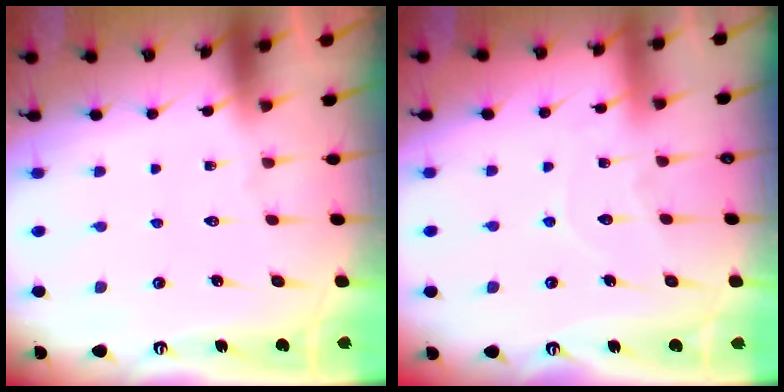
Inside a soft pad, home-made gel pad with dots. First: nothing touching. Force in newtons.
{"total": 6.0, "press": 6.0, "slide": 0.6}